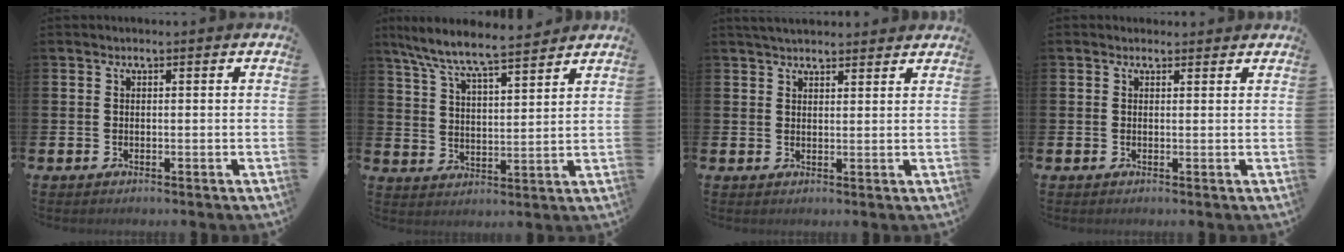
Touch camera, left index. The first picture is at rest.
{"total": 8.0, "force": [7.4, 0.6, 2.8], "torque": [-0.088, -0.041, 0.132]}
{"total": 3.3, "force": [3.2, 0.6, 0.6], "torque": [-0.018, -0.008, 0.059]}
{"total": 0.8, "force": [0.7, 0.4, 0.1], "torque": [0.005, 0.003, 0.010]}